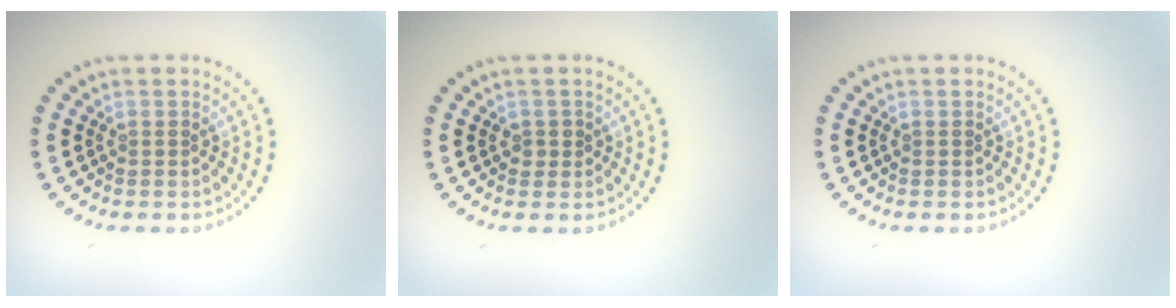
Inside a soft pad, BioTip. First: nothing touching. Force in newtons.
{"total": 0.8, "press": 0.7, "slide": 0.4}
{"total": 0.0}